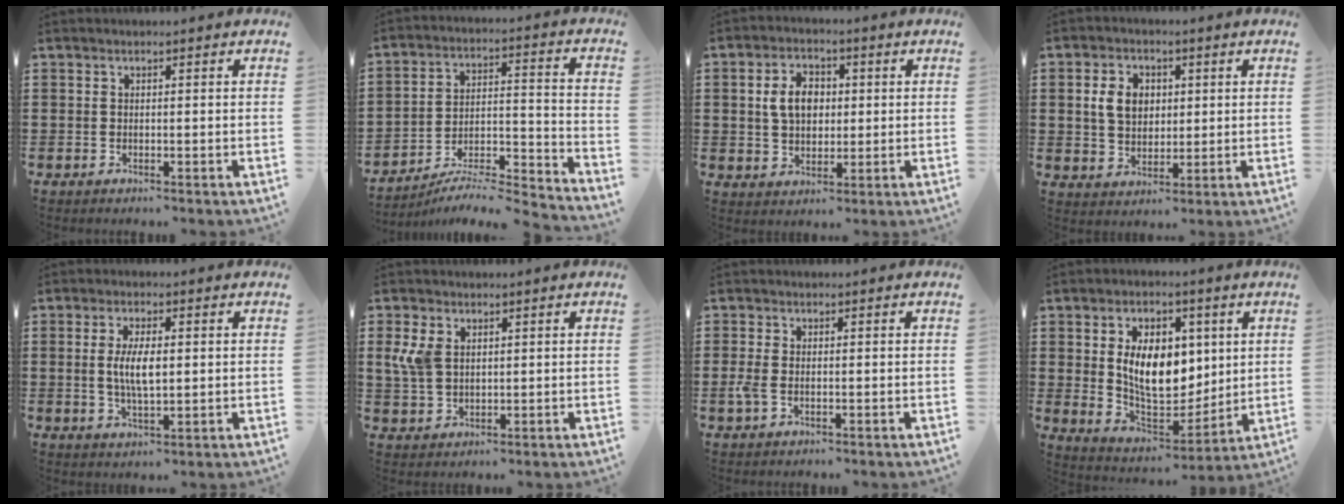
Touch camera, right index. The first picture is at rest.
{"total": 5.3, "force": [-5.0, 0.4, 1.8], "torque": [-0.030, -0.012, -0.101]}
{"total": 6.0, "force": [0.8, 4.3, 4.2], "torque": [-0.092, 0.012, 0.007]}
{"total": 5.5, "force": [1.1, 4.2, 3.4], "torque": [-0.080, 0.008, 0.012]}
{"total": 5.6, "force": [0.2, 1.9, 5.2], "torque": [-0.107, 0.002, -0.001]}
{"total": 5.0, "force": [1.6, 3.3, 3.4], "torque": [-0.092, 0.006, 0.024]}
{"total": 2.4, "force": [-0.8, 1.3, 1.9], "torque": [-0.059, -0.008, -0.021]}
{"total": 10.0, "force": [2.0, 6.6, 7.3], "torque": [-0.140, 0.009, 0.034]}